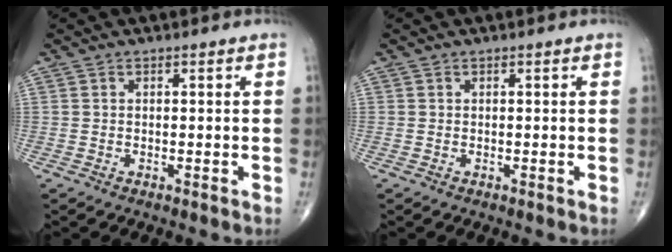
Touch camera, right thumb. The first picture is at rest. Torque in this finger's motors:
{"motor_torque": [0.08, -0.18, 0.23, 0.11, -0.03]}